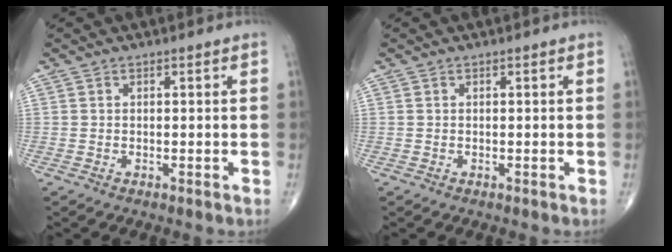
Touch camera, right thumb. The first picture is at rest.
{"total": 0.0}